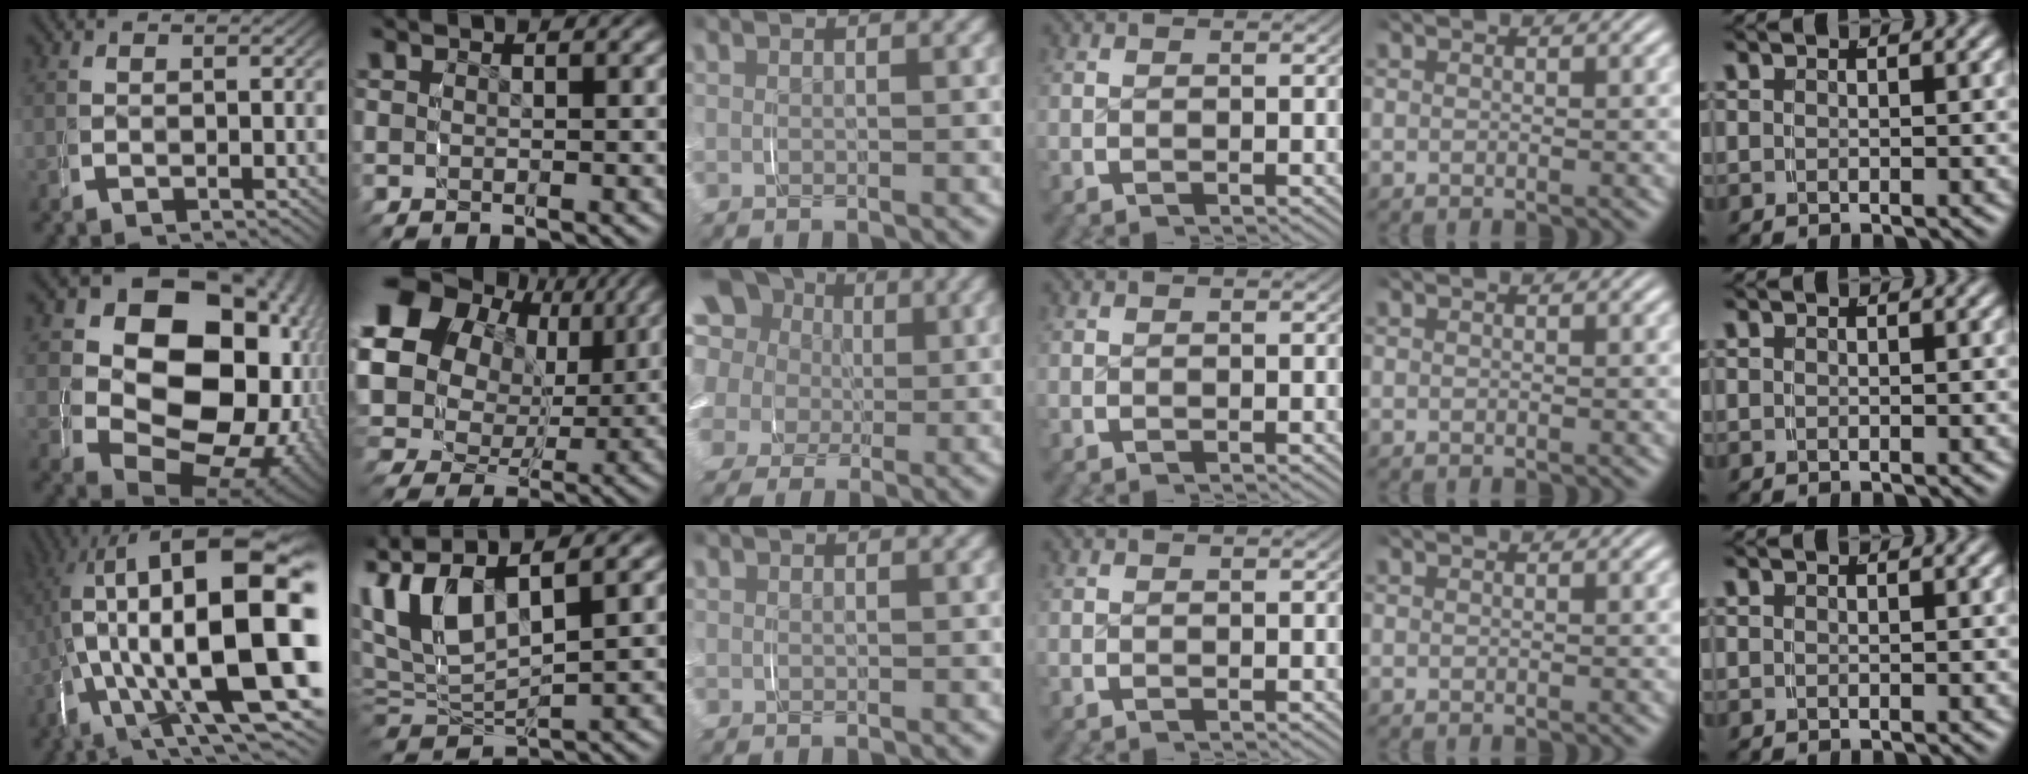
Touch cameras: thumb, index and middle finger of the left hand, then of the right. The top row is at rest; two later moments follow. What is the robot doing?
{"motion": "grasp_and_lifting", "object": "shoes"}